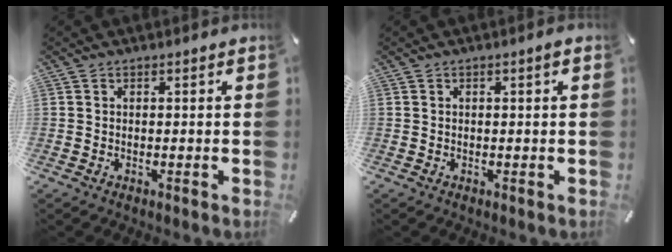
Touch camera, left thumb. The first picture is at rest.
{"total": 1.1, "force": [0.2, 0.1, 1.1], "torque": [-0.020, 0.001, 0.003]}